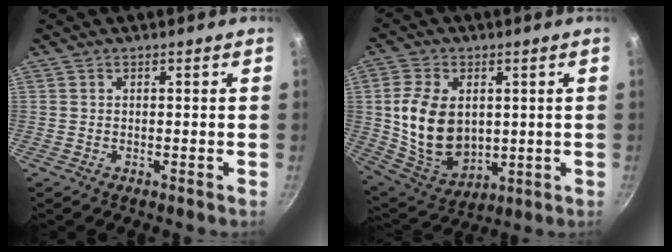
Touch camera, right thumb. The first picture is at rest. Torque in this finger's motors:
{"motor_torque": [-0.58, 1.41, 1.03, 0.79, 0.13]}